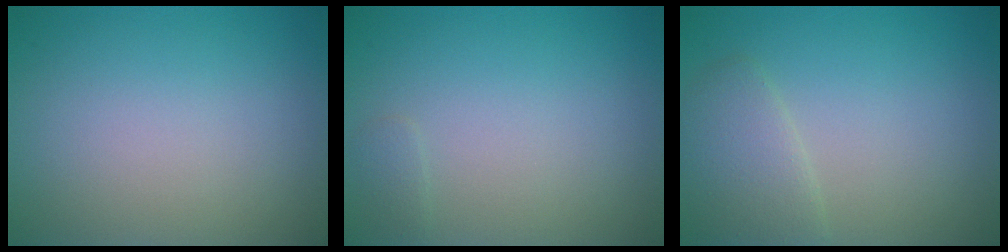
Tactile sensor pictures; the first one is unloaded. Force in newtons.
{"total": 0.7, "press": 0.7, "slide": 0.0}
{"total": 2.8, "press": 2.8, "slide": 0.2}